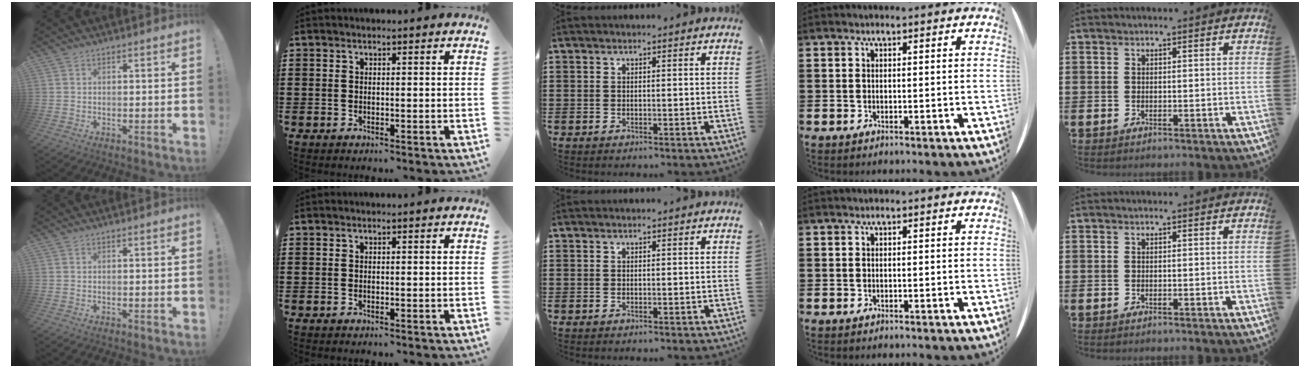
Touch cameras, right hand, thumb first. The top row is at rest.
{}